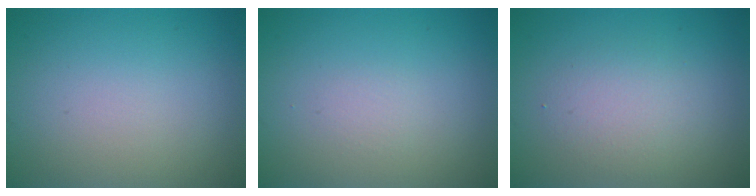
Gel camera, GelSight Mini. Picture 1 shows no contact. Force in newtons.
{"total": 0.0}
{"total": 2.6, "press": 2.6, "slide": 0.1}